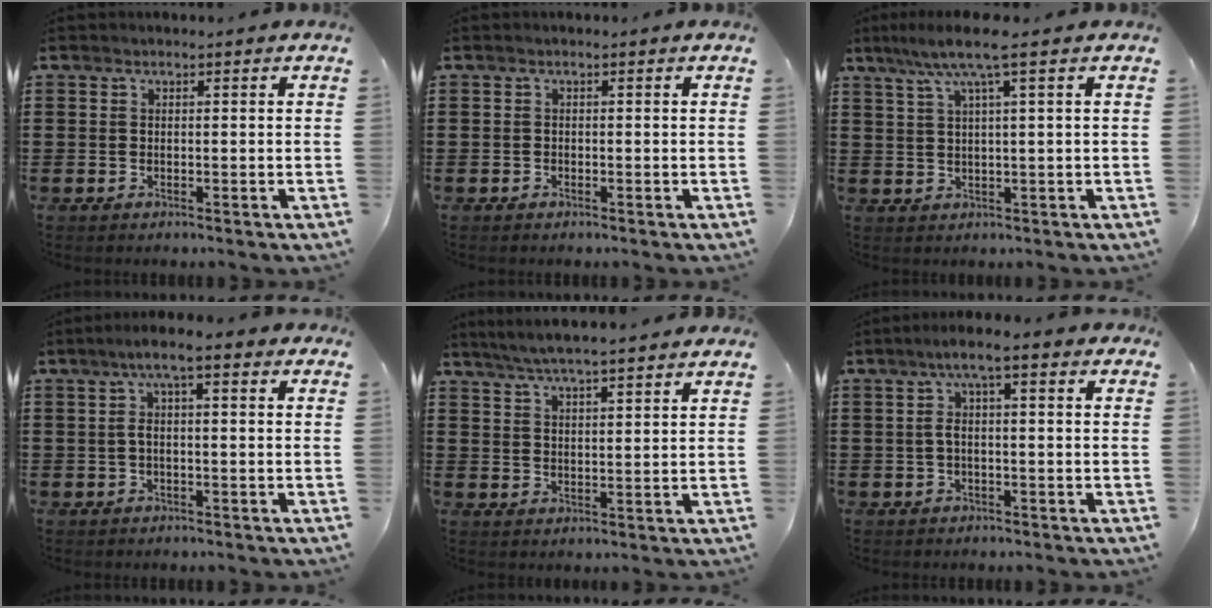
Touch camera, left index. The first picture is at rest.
{"total": 0.6, "force": [-0.5, 0.3, 0.0], "torque": [-0.004, 0.000, -0.011]}
{"total": 6.2, "force": [2.9, 0.3, 5.5], "torque": [-0.114, 0.003, 0.045]}
{"total": 4.2, "force": [0.6, 0.6, 4.1], "torque": [-0.084, 0.003, 0.005]}
{"total": 4.8, "force": [4.4, -0.1, 1.9], "torque": [-0.050, -0.014, 0.078]}
{"total": 4.0, "force": [0.2, 0.5, 4.0], "torque": [-0.089, 0.001, -0.005]}